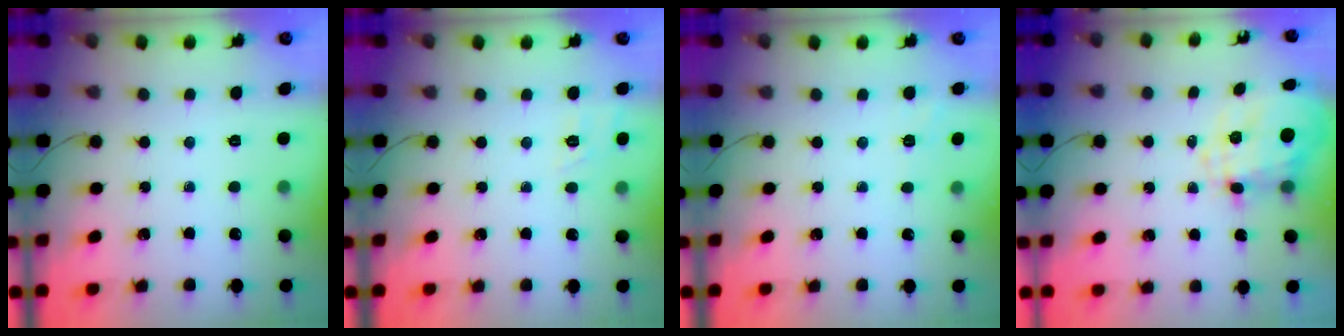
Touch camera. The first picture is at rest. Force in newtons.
{"total": 7.9, "press": 7.7, "slide": 1.6}
{"total": 2.0, "press": 1.4, "slide": 1.4}
{"total": 9.2, "press": 9.0, "slide": 2.1}